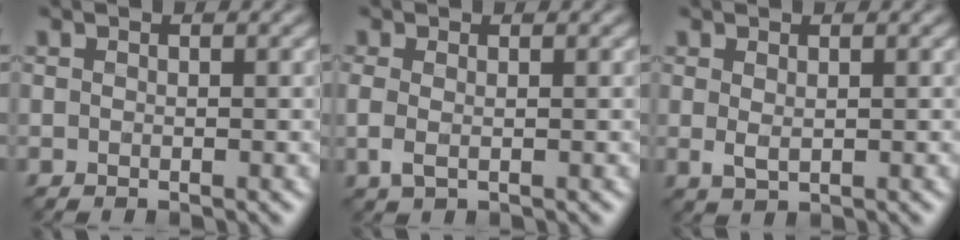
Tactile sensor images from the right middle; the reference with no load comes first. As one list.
[{"total": 1.3, "force": [0.0, 0.6, 1.2], "torque": [-0.031, 0.002, -0.003]}, {"total": 1.3, "force": [0.3, 0.7, 1.1], "torque": [-0.023, 0.003, 0.009]}]